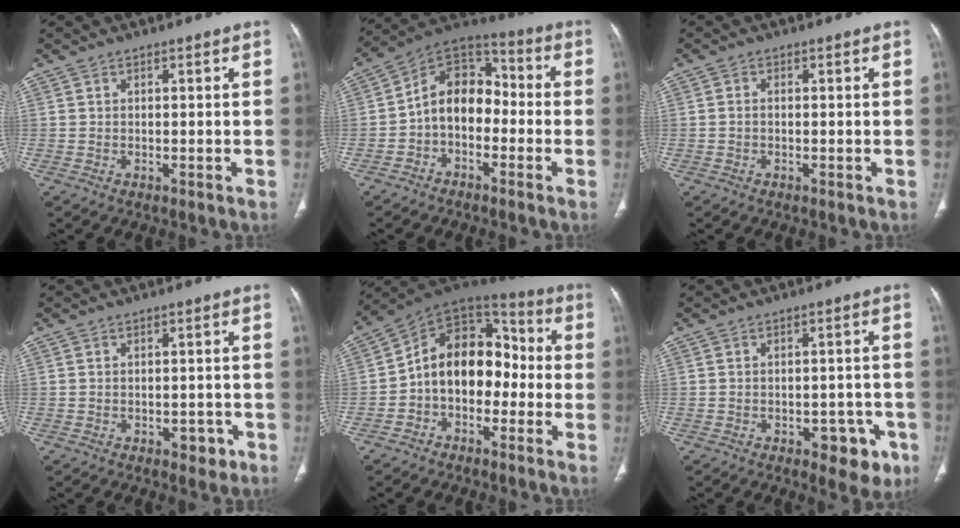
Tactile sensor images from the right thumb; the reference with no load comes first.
{"total": 11.4, "force": [-2.2, 8.2, 7.7], "torque": [-0.097, 0.054, -0.055]}
{"total": 0.9, "force": [-0.2, 0.6, 0.7], "torque": [-0.011, 0.001, -0.006]}
{"total": 2.9, "force": [-1.4, 1.8, 1.8], "torque": [-0.012, 0.008, -0.015]}
{"total": 14.8, "force": [-2.3, 10.6, 10.2], "torque": [-0.120, 0.063, -0.053]}
{"total": 7.4, "force": [-3.5, 4.1, 5.1], "torque": [-0.032, 0.018, -0.038]}